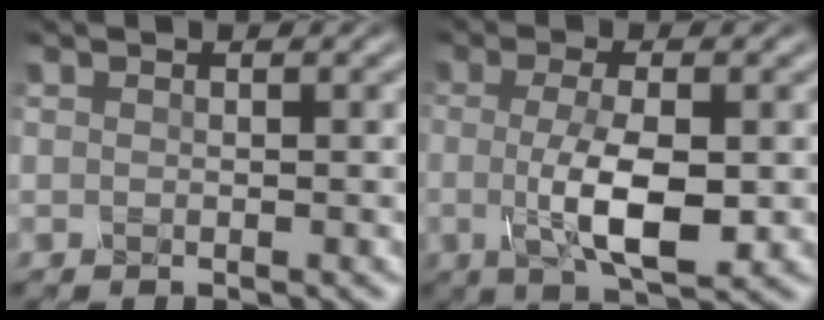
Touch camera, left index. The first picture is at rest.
{"total": 5.9, "force": [-0.6, 1.9, 5.6], "torque": [-0.106, -0.010, -0.011]}